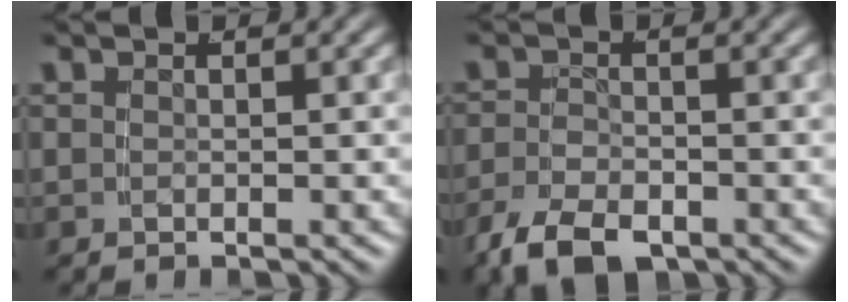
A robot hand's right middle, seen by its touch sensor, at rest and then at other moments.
{"total": 4.8, "force": [-3.3, 2.3, 2.7], "torque": [-0.047, -0.018, -0.048]}